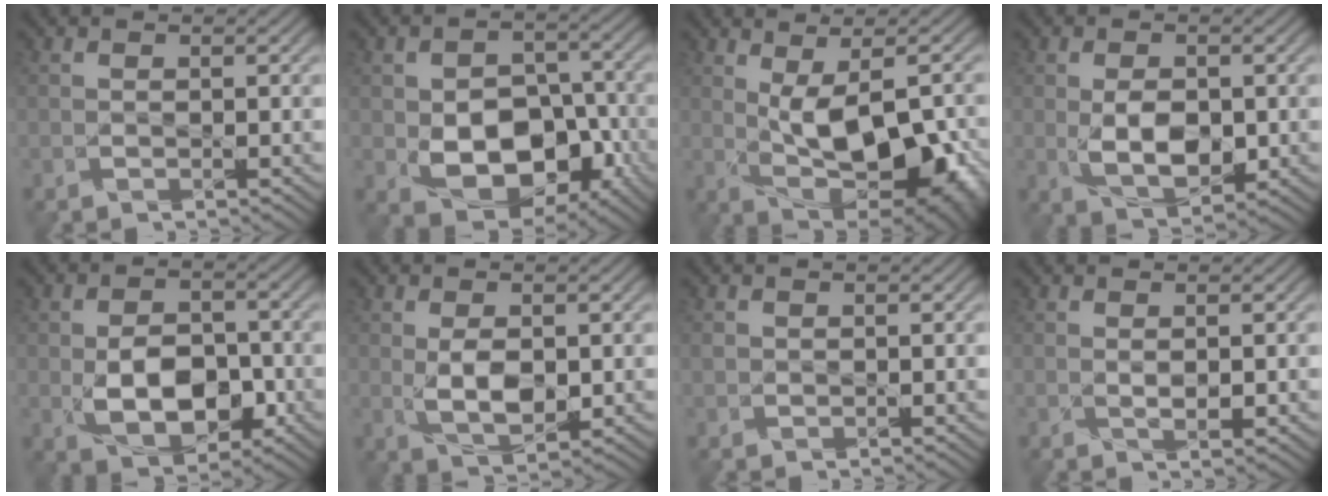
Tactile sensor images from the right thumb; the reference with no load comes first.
{"total": 11.5, "force": [-3.3, 8.1, 7.5], "torque": [-0.114, -0.023, -0.066]}
{"total": 11.1, "force": [-0.8, 5.4, 9.7], "torque": [-0.173, -0.018, 0.000]}
{"total": 5.9, "force": [-0.4, 3.5, 4.7], "torque": [-0.099, -0.011, -0.006]}
{"total": 8.1, "force": [-1.9, 5.1, 5.9], "torque": [-0.109, -0.009, -0.033]}
{"total": 4.8, "force": [0.0, 2.5, 4.1], "torque": [-0.090, -0.009, 0.004]}
{"total": 0.9, "force": [0.5, 0.7, 0.0], "torque": [-0.005, 0.005, 0.003]}
{"total": 1.8, "force": [0.2, 0.6, 1.7], "torque": [-0.038, -0.004, 0.005]}